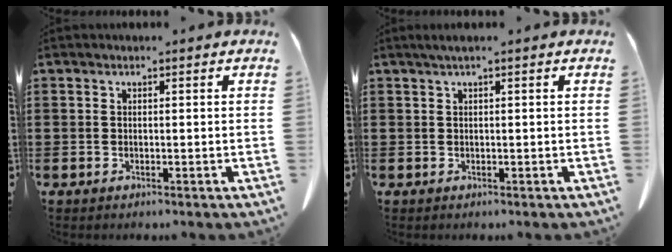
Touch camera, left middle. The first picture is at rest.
{"total": 1.1, "force": [0.3, 0.0, 1.0], "torque": [-0.017, 0.000, 0.005]}